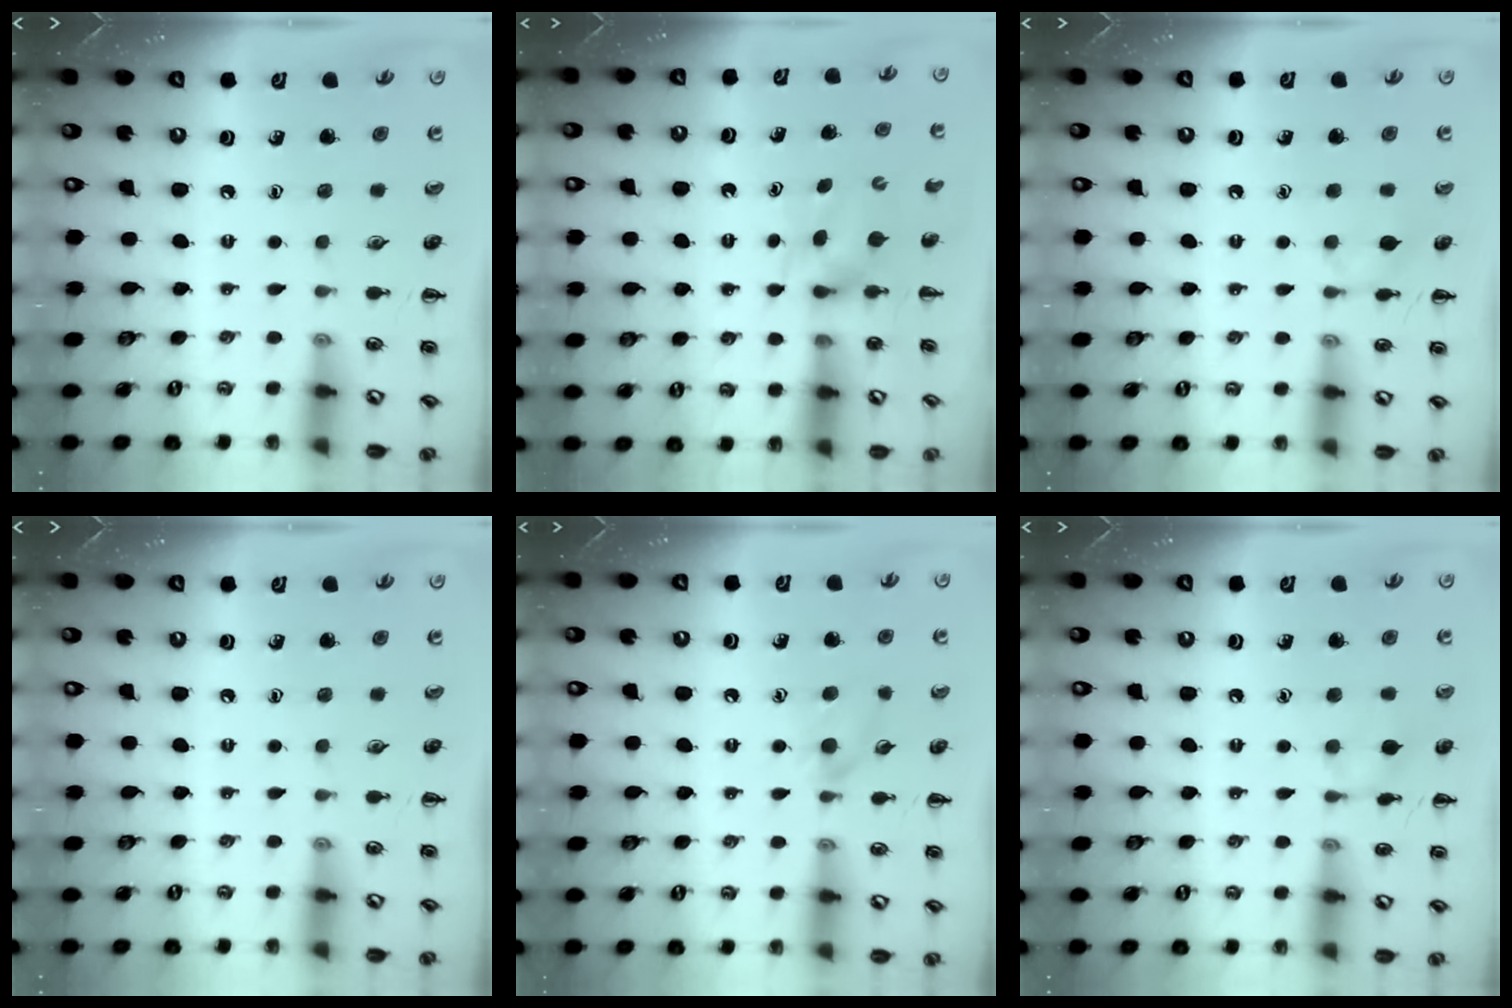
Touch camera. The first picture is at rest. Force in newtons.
{"total": 3.5, "press": 3.3, "slide": 1.2}
{"total": 4.6, "press": 4.6, "slide": 0.5}
{"total": 0.0}
{"total": 5.1, "press": 4.7, "slide": 2.0}
{"total": 7.1, "press": 6.9, "slide": 1.9}